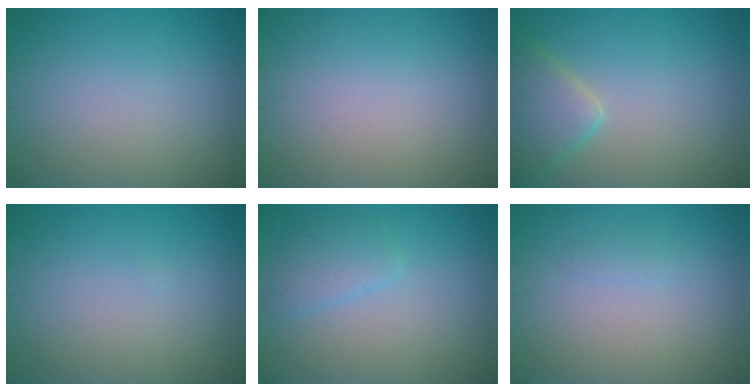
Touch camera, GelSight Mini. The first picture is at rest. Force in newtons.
{"total": 0.0}
{"total": 4.4, "press": 4.4, "slide": 0.2}
{"total": 0.0}
{"total": 2.2, "press": 2.1, "slide": 0.2}
{"total": 0.6, "press": 0.6, "slide": 0.0}